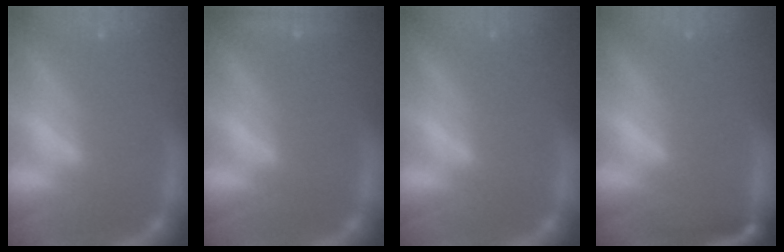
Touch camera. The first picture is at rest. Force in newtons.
{"total": 1.9}
{"total": 0.0}
{"total": 4.5}